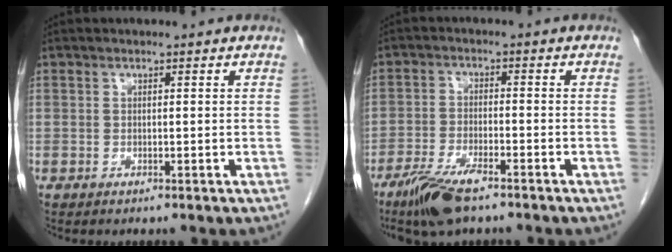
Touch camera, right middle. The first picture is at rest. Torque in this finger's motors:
{"motor_torque": [-0.03, -0.25, 0.07, 0.04]}